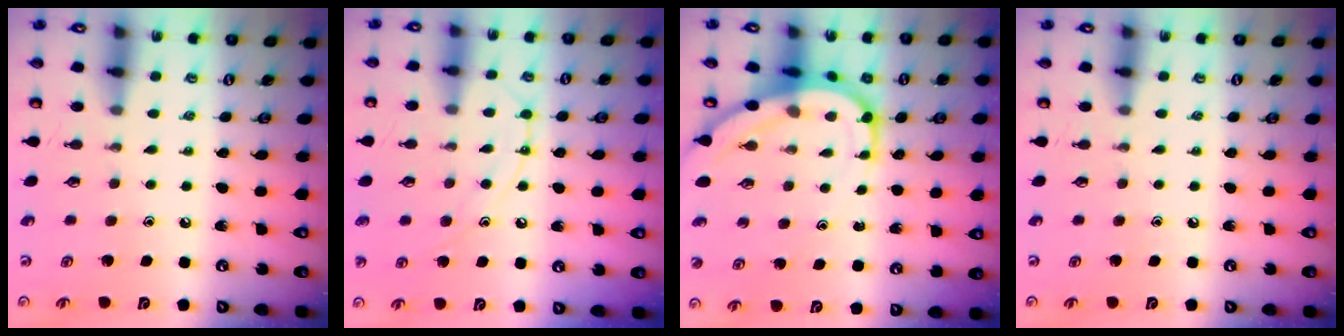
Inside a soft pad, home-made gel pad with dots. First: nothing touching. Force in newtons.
{"total": 12.0, "press": 12.0, "slide": 1.0}
{"total": 10.5, "press": 10.4, "slide": 1.0}
{"total": 0.0}